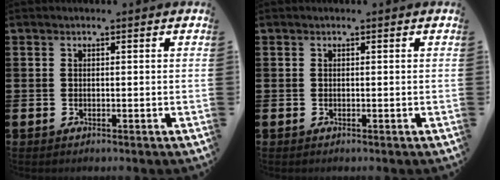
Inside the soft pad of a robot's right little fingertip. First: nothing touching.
{"total": 0.0}